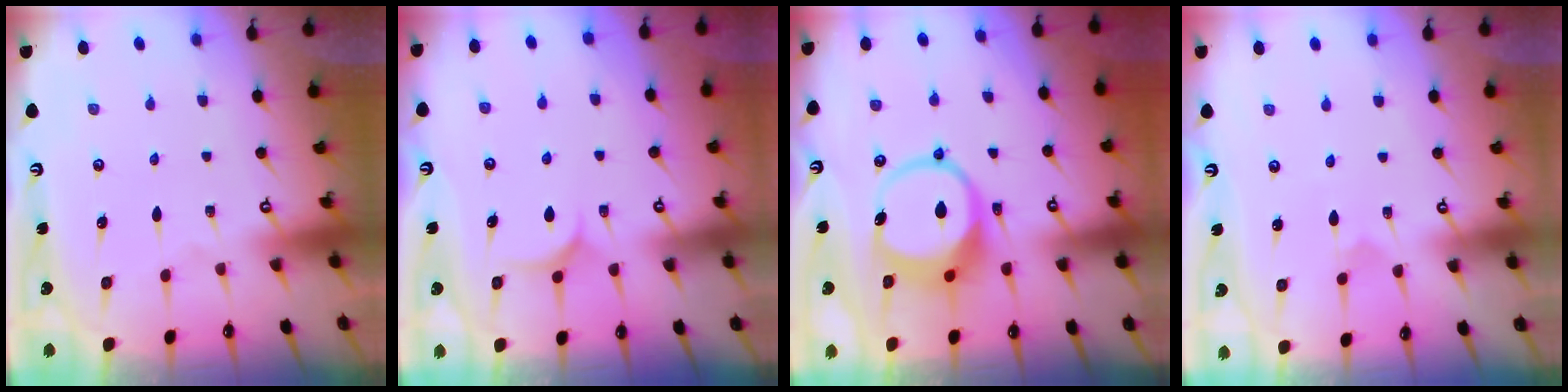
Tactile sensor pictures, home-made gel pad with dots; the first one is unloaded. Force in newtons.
{"total": 5.6, "press": 5.6, "slide": 0.7}
{"total": 9.3, "press": 9.2, "slide": 1.3}
{"total": 2.7, "press": 2.7, "slide": 0.1}